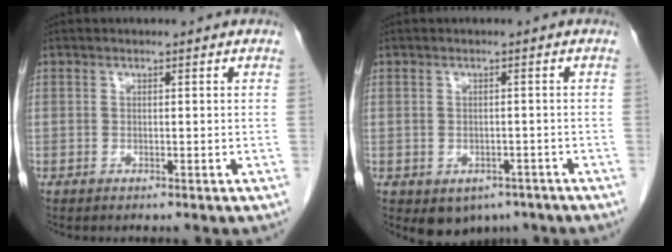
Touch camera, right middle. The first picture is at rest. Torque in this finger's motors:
{"motor_torque": [0.01, 0.02, -0.03, 0.02]}